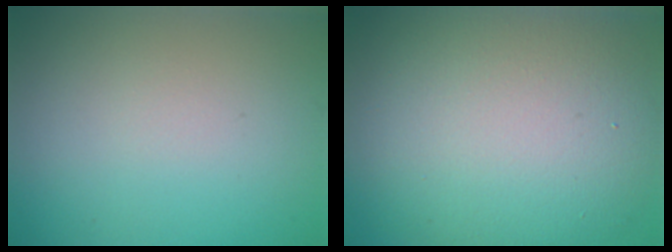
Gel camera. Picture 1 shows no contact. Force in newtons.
{"total": 13.4, "press": 13.3, "slide": 0.8}